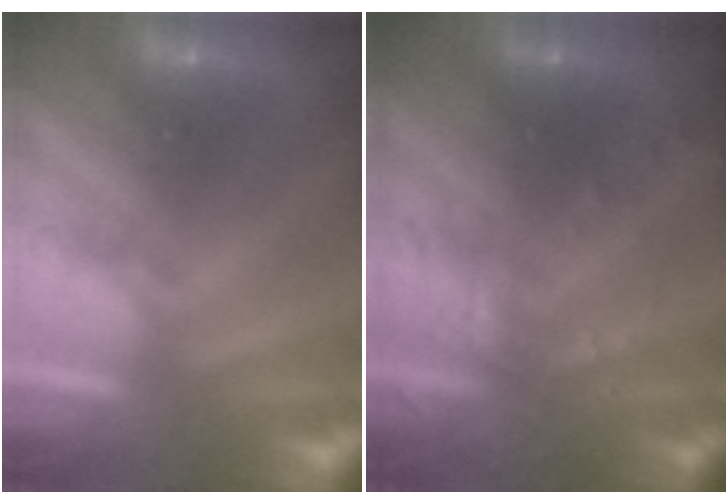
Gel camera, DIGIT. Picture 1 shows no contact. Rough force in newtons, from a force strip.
{"total": 2.9}